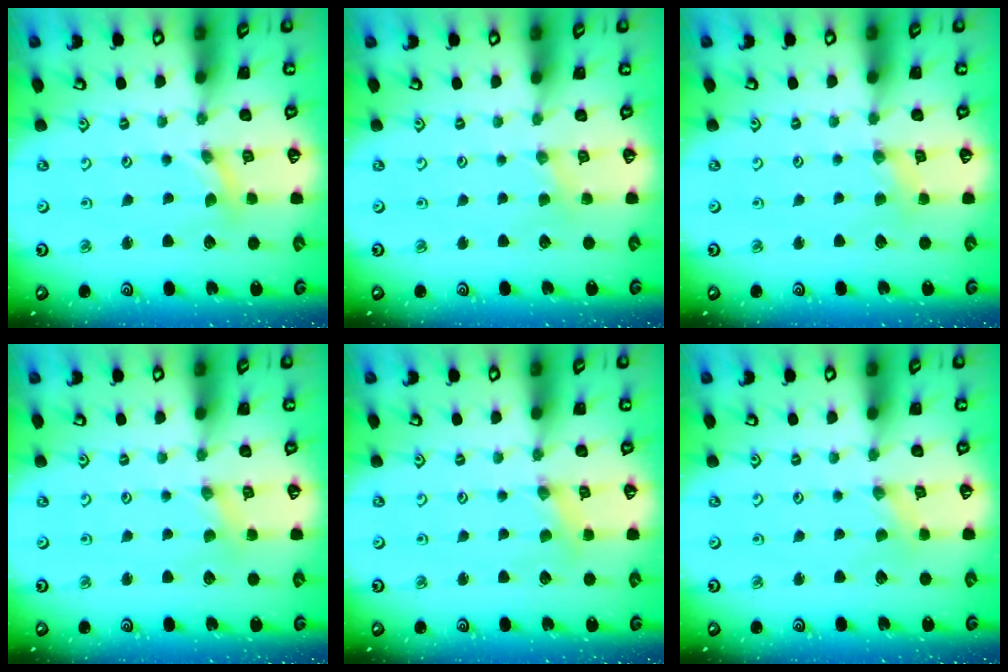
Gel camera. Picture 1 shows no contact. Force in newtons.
{"total": 1.9, "press": 1.8, "slide": 0.3}
{"total": 2.0, "press": 1.9, "slide": 0.3}
{"total": 0.7, "press": 0.7, "slide": 0.1}
{"total": 1.5, "press": 1.5, "slide": 0.1}
{"total": 0.0}